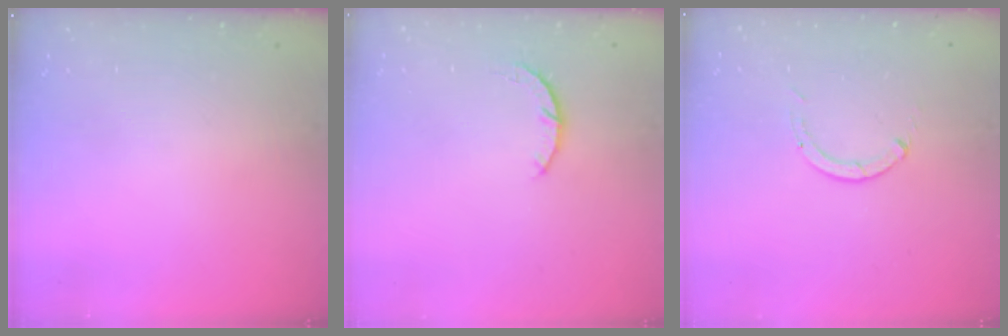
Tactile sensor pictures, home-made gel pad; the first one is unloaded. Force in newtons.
{"total": 3.1, "press": 3.1, "slide": 0.5}
{"total": 0.0}